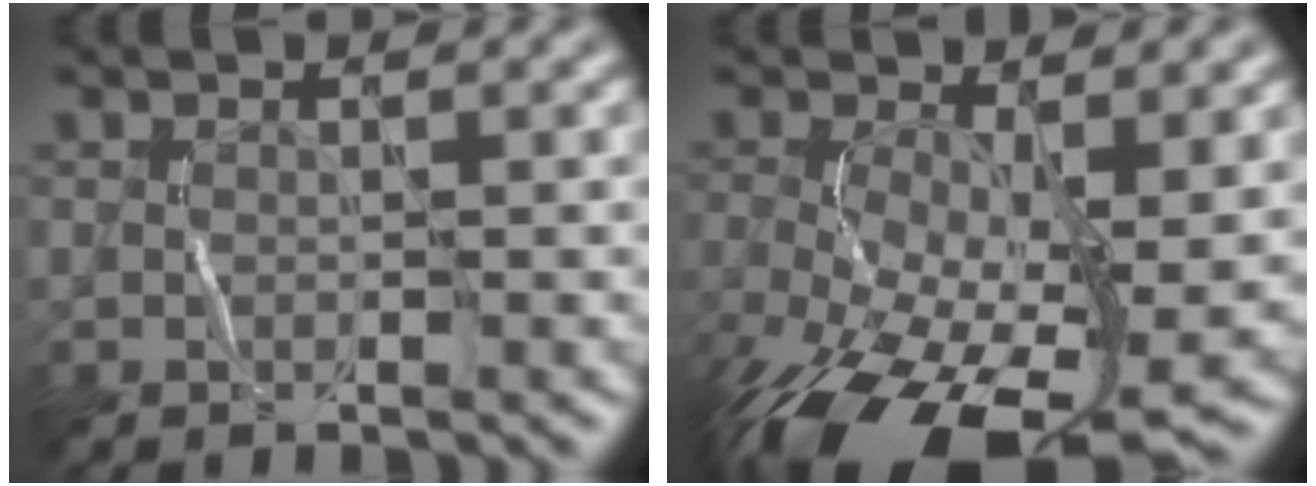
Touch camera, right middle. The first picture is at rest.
{"total": 13.7, "force": [-4.8, 6.1, 11.4], "torque": [-0.223, -0.048, -0.075]}